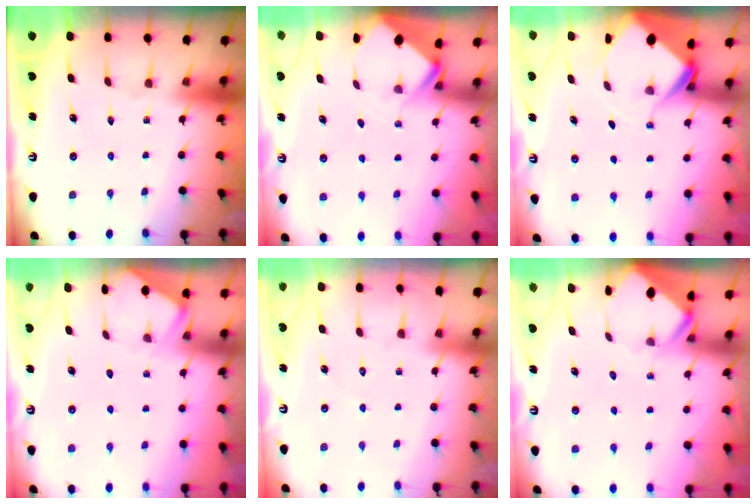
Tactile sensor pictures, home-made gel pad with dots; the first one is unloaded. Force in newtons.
{"total": 2.8, "press": 2.8, "slide": 0.2}
{"total": 5.1, "press": 5.1, "slide": 0.4}
{"total": 3.4, "press": 3.4, "slide": 0.4}
{"total": 5.3, "press": 5.2, "slide": 0.6}
{"total": 2.8, "press": 2.8, "slide": 0.1}